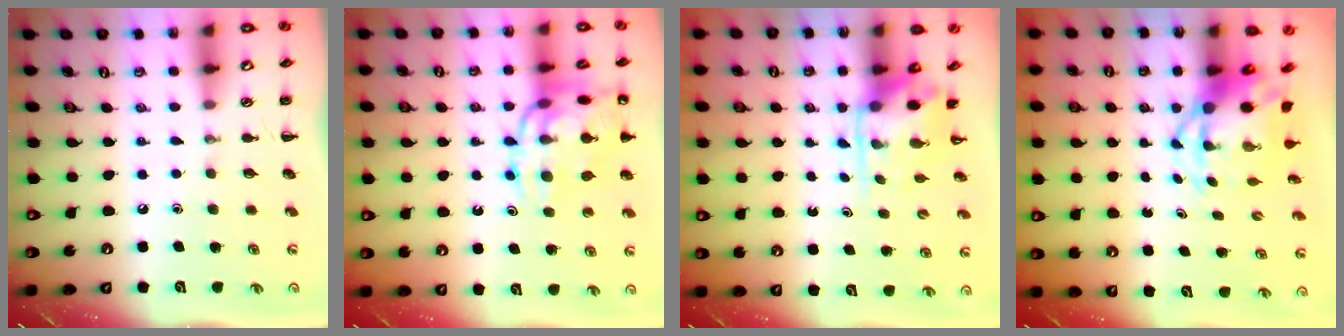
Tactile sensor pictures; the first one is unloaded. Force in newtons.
{"total": 17.4, "press": 17.2, "slide": 2.9}
{"total": 3.5, "press": 3.4, "slide": 0.7}
{"total": 5.0, "press": 4.8, "slide": 1.6}